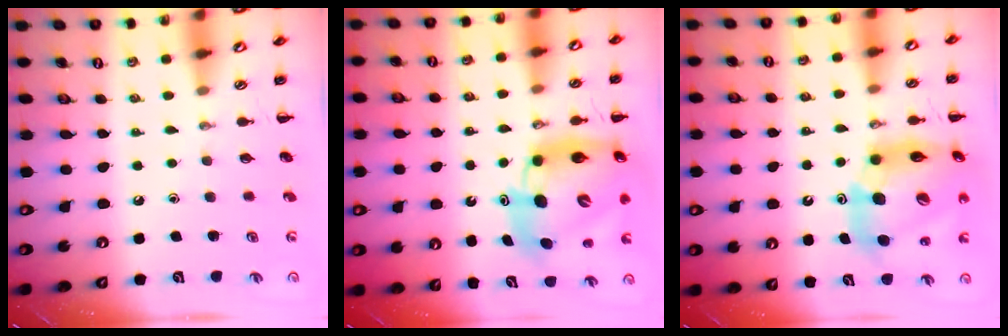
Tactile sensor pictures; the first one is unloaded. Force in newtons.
{"total": 12.3, "press": 12.0, "slide": 2.6}
{"total": 17.5, "press": 16.7, "slide": 5.1}